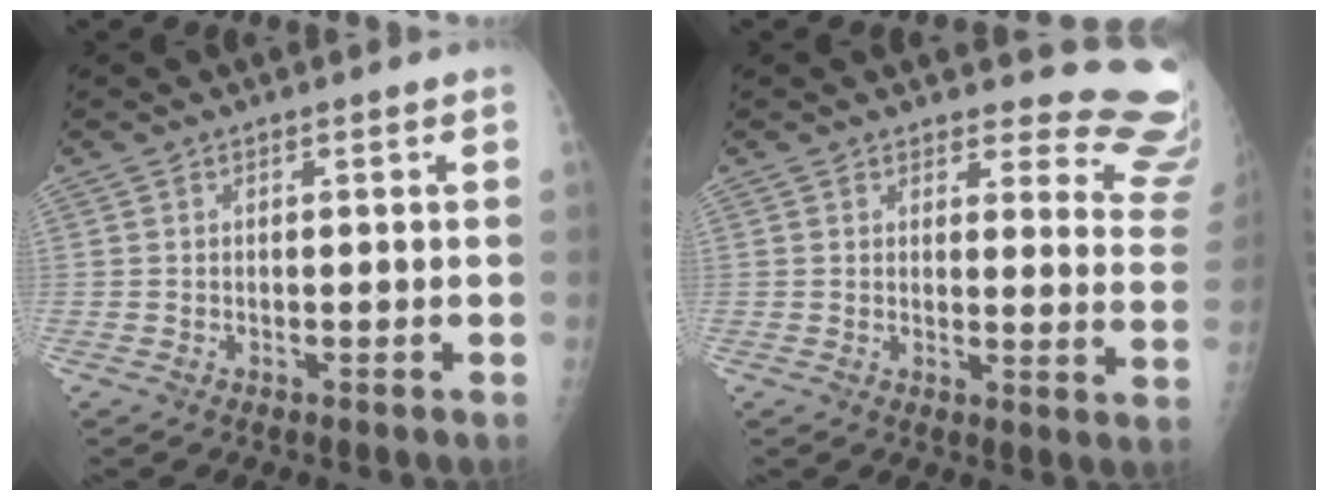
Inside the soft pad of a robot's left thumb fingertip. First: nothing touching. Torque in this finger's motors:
{"motor_torque": [-0.24, 0.32, -0.21, -0.04, 0.03]}